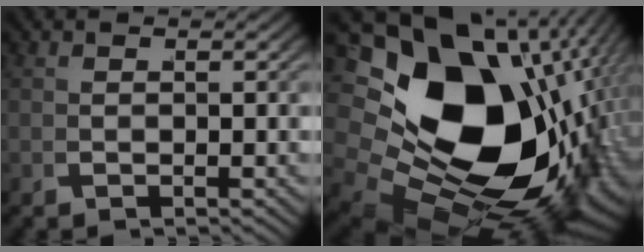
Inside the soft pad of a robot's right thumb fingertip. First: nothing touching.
{"total": 29.3, "force": [-4.0, 19.6, 21.4], "torque": [-0.356, -0.074, -0.033]}